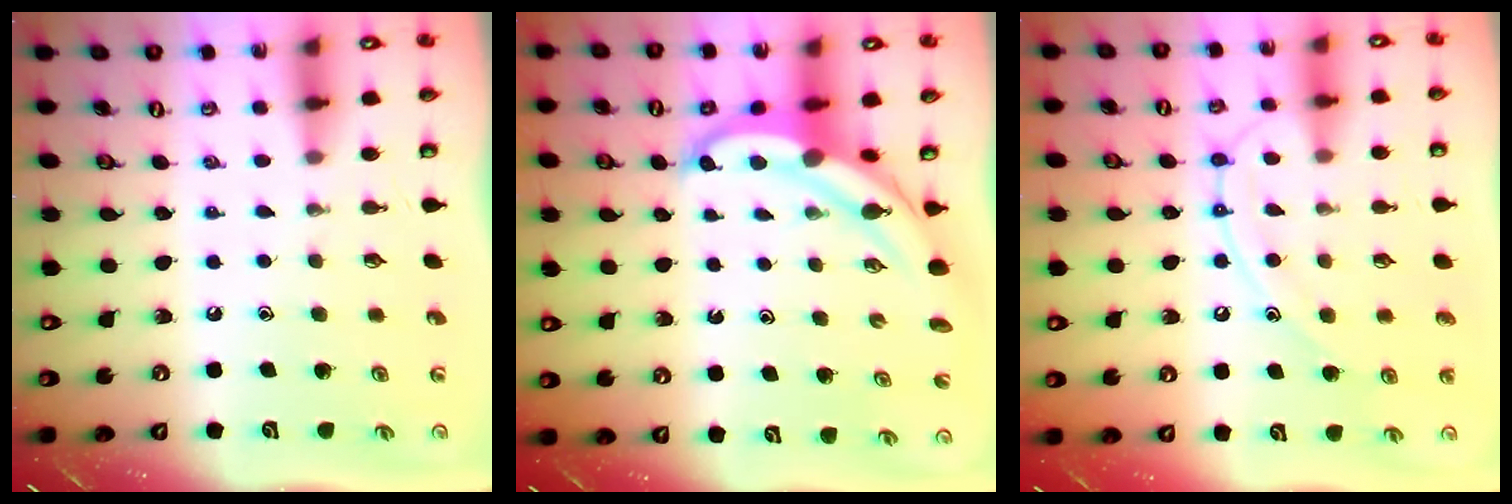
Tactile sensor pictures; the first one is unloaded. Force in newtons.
{"total": 6.0, "press": 5.9, "slide": 0.8}
{"total": 12.3, "press": 12.2, "slide": 1.2}